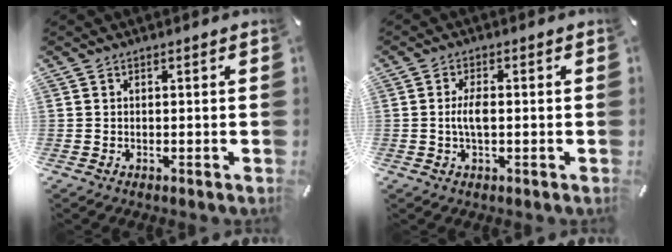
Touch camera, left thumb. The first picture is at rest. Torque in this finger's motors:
{"motor_torque": [1.03, 0.99, 0.58, -0.05, 0.04]}